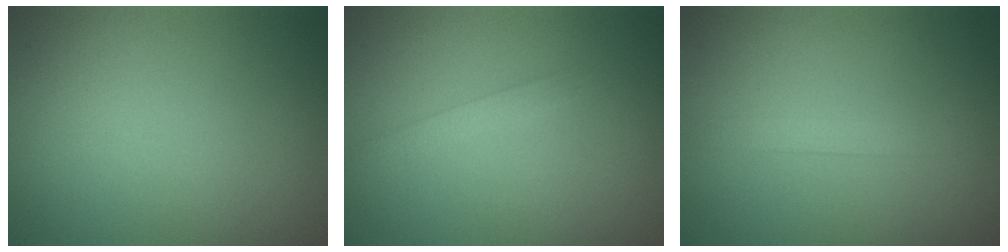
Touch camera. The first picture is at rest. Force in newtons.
{"total": 1.1, "press": 1.1, "slide": 0.1}
{"total": 1.2, "press": 1.2, "slide": 0.1}